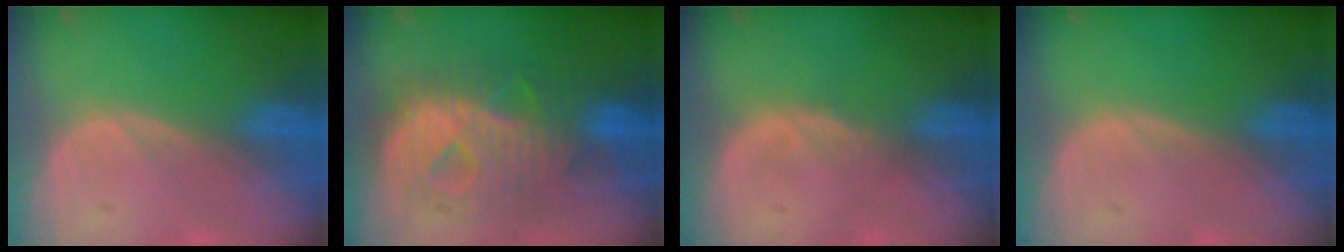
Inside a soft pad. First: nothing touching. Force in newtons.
{"total": 10.8, "press": 10.7, "slide": 0.9}
{"total": 0.9, "press": 0.9, "slide": 0.2}
{"total": 0.0}